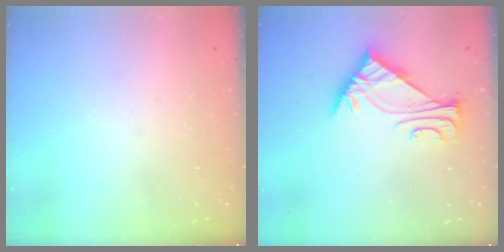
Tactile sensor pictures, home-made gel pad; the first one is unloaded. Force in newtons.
{"total": 6.0, "press": 5.9, "slide": 1.0}